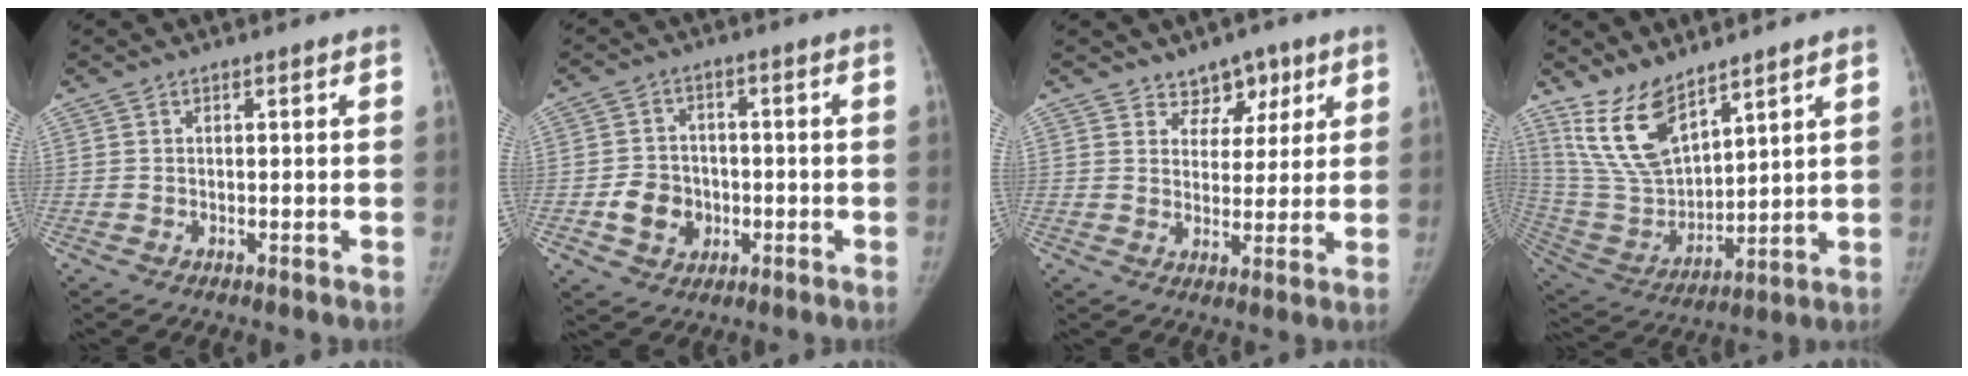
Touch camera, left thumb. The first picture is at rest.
{"total": 7.7, "force": [-2.0, 6.6, 3.4], "torque": [-0.031, 0.013, -0.031]}
{"total": 5.9, "force": [3.8, 4.2, 1.5], "torque": [0.021, -0.019, 0.059]}
{"total": 13.8, "force": [9.8, 5.8, 7.9], "torque": [-0.124, -0.056, 0.216]}